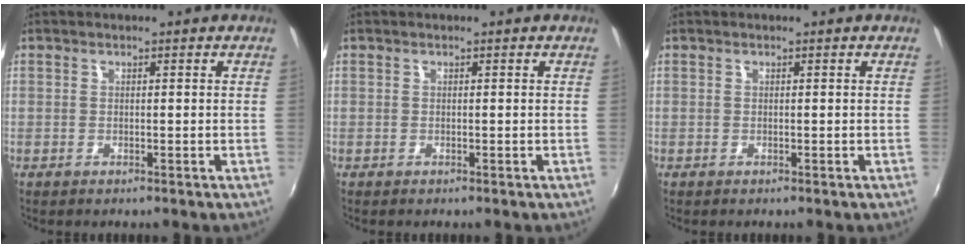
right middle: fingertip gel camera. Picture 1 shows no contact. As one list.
[{"total": 0.0}, {"total": 0.0}]